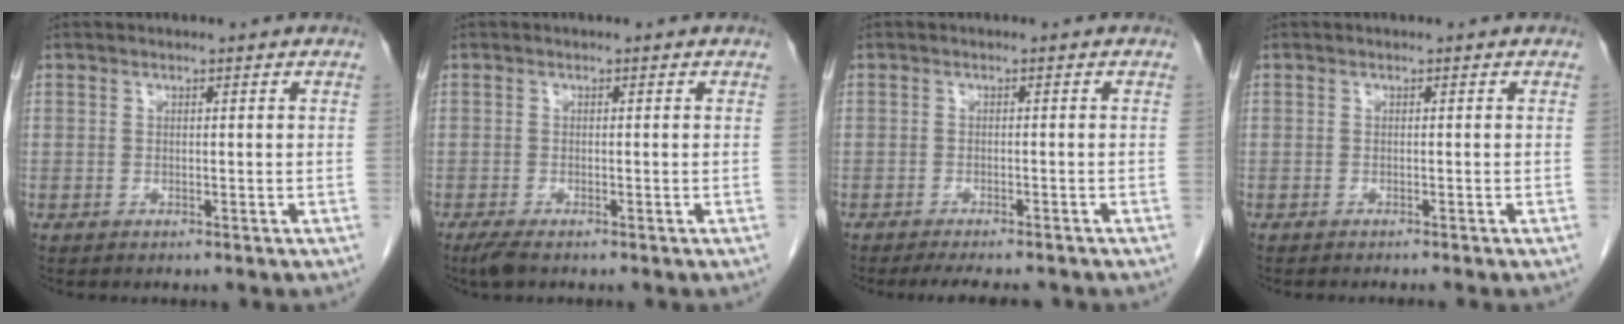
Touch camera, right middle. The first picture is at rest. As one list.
[{"total": 2.0, "force": [-1.5, 0.4, 1.3], "torque": [-0.033, -0.007, -0.028]}, {"total": 7.3, "force": [-6.4, 1.3, 3.1], "torque": [-0.039, -0.011, -0.087]}, {"total": 2.1, "force": [-1.9, -0.2, 1.0], "torque": [-0.008, 0.003, -0.022]}]